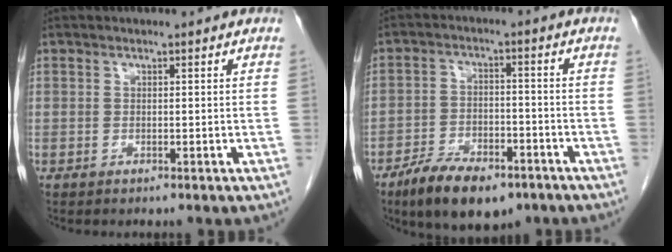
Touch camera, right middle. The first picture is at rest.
{"total": 10.4, "force": [-7.4, 3.9, 6.2], "torque": [-0.106, -0.008, -0.123]}